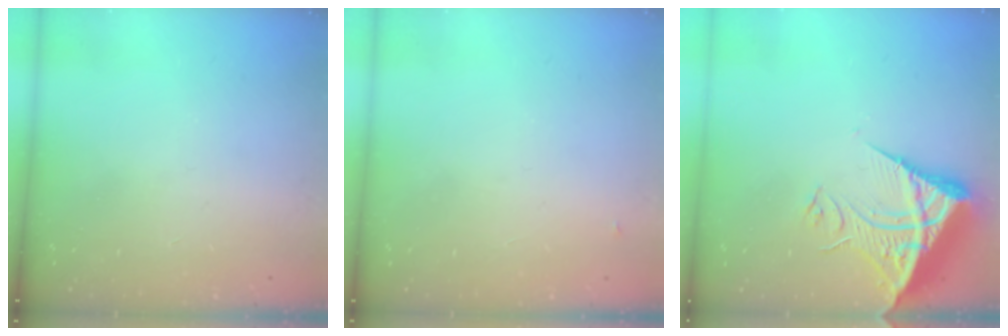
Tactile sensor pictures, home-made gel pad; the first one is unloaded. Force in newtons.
{"total": 2.8, "press": 2.8, "slide": 0.4}
{"total": 10.6, "press": 10.5, "slide": 1.1}